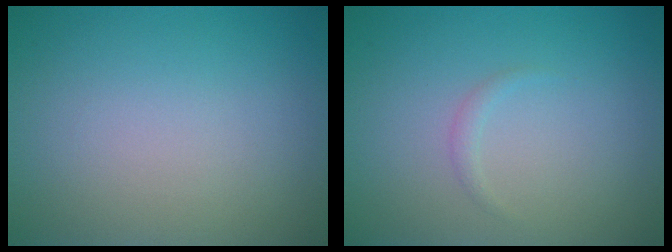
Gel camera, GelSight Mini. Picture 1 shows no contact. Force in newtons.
{"total": 0.7, "press": 0.7, "slide": 0.0}